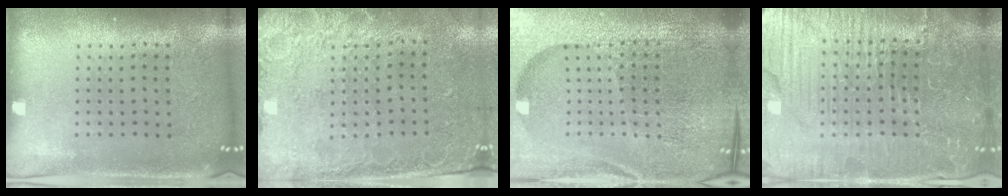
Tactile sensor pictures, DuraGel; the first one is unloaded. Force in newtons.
{"total": 2.6, "press": 2.1, "slide": 1.5}
{"total": 6.9, "press": 6.0, "slide": 3.5}
{"total": 6.2, "press": 5.6, "slide": 2.7}